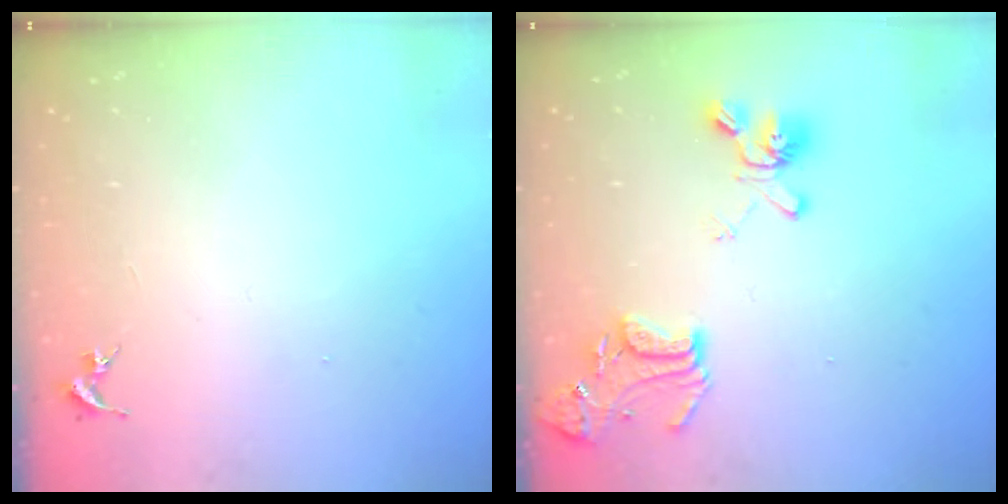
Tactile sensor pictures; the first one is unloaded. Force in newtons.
{"total": 15.8, "press": 15.7, "slide": 1.9}